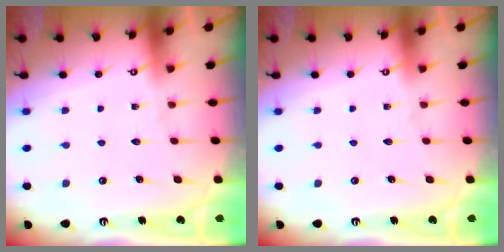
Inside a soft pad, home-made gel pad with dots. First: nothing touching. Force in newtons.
{"total": 0.0}